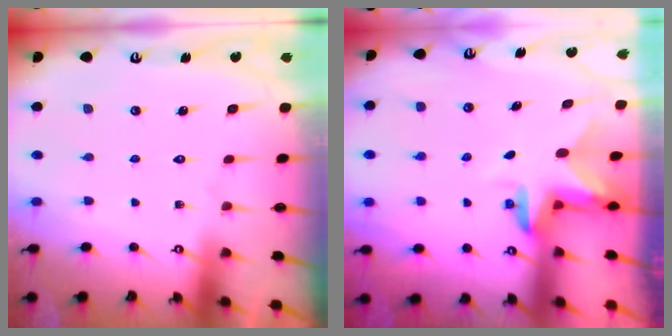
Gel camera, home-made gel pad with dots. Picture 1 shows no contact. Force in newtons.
{"total": 3.0, "press": 3.0, "slide": 0.4}